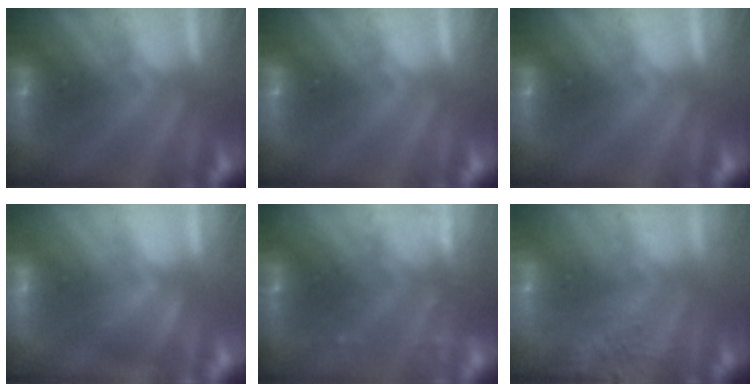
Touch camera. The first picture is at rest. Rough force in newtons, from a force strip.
{"total": 0.0}
{"total": 0.0}
{"total": 2.6}
{"total": 8.7}
{"total": 6.7}